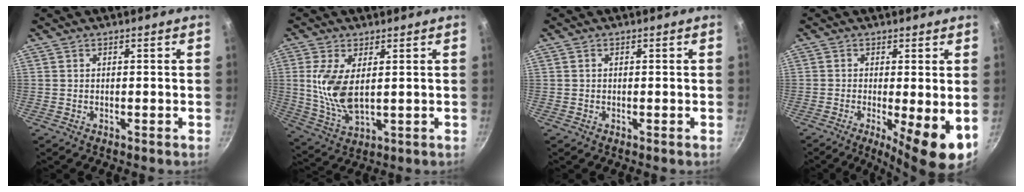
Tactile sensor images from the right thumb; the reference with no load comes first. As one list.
[{"total": 9.9, "force": [1.7, 4.8, 8.5], "torque": [-0.172, -0.015, 0.043]}, {"total": 0.0}, {"total": 9.1, "force": [-1.8, 1.9, 8.7], "torque": [-0.125, -0.010, -0.021]}]